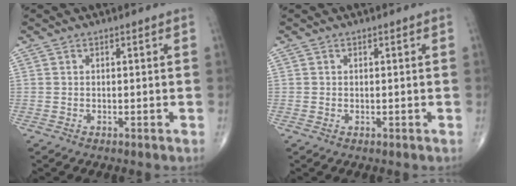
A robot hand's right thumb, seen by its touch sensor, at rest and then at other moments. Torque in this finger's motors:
{"motor_torque": [0.03, 1.02, -0.23, -0.03, 0.01]}